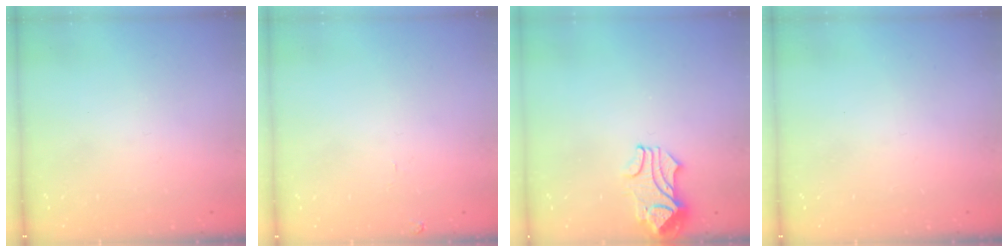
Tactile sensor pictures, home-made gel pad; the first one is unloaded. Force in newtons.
{"total": 1.3, "press": 1.3, "slide": 0.3}
{"total": 2.1, "press": 2.0, "slide": 0.7}
{"total": 0.0}